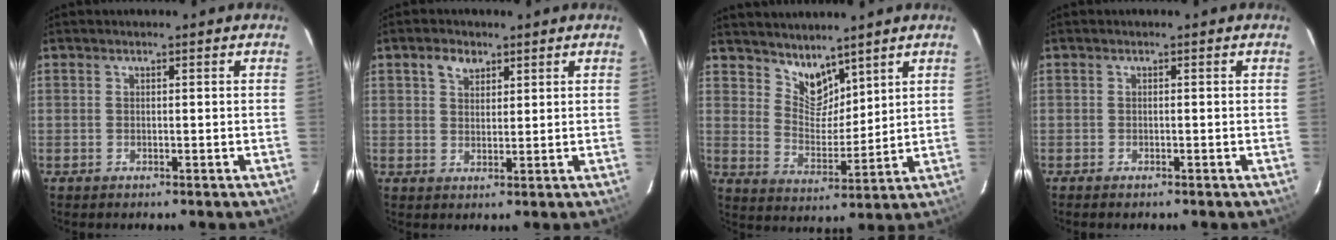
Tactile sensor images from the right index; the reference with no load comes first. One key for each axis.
{"total": 3.5, "fx": 2.1, "fy": 2.3, "fz": 1.6, "tx": -0.025, "ty": 0.010, "tz": 0.038}
{"total": 7.2, "fx": 5.9, "fy": 3.2, "fz": 2.3, "tx": -0.030, "ty": -0.002, "tz": 0.116}
{"total": 0.9, "fx": -0.8, "fy": 0.2, "fz": 0.4, "tx": -0.010, "ty": -0.003, "tz": -0.015}